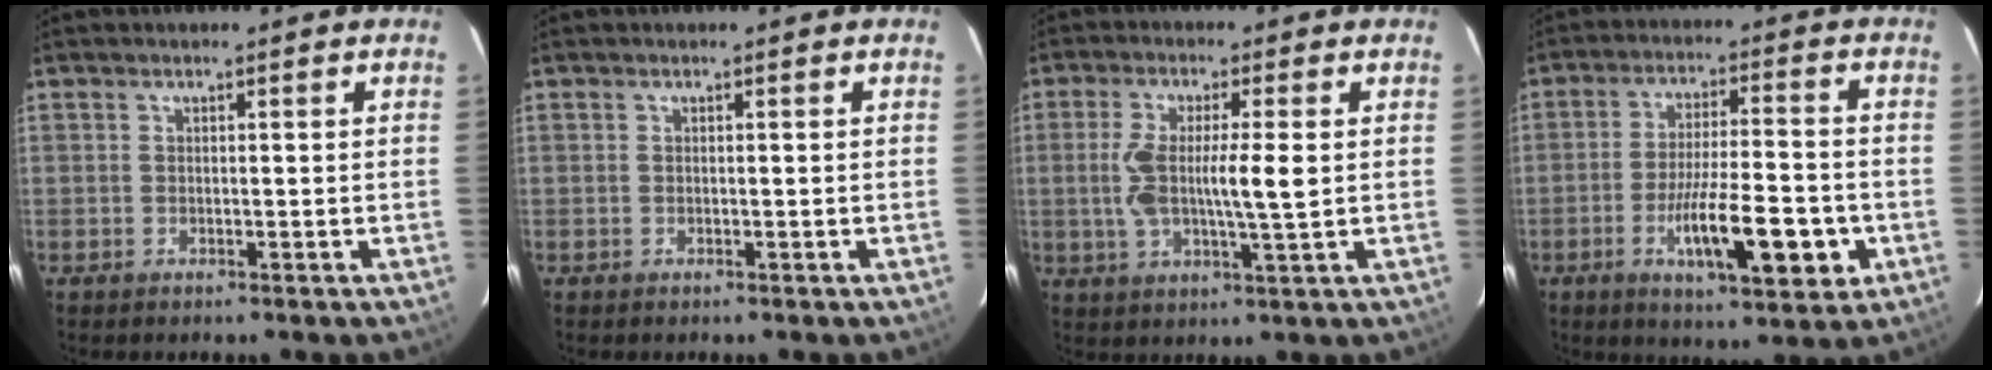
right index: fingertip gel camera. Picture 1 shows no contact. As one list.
[{"total": 0.0}, {"total": 8.6, "force": [0.3, 1.1, 8.6], "torque": [-0.166, 0.000, 0.004]}, {"total": 13.1, "force": [-4.4, 2.6, 12.1], "torque": [-0.201, -0.007, -0.064]}]